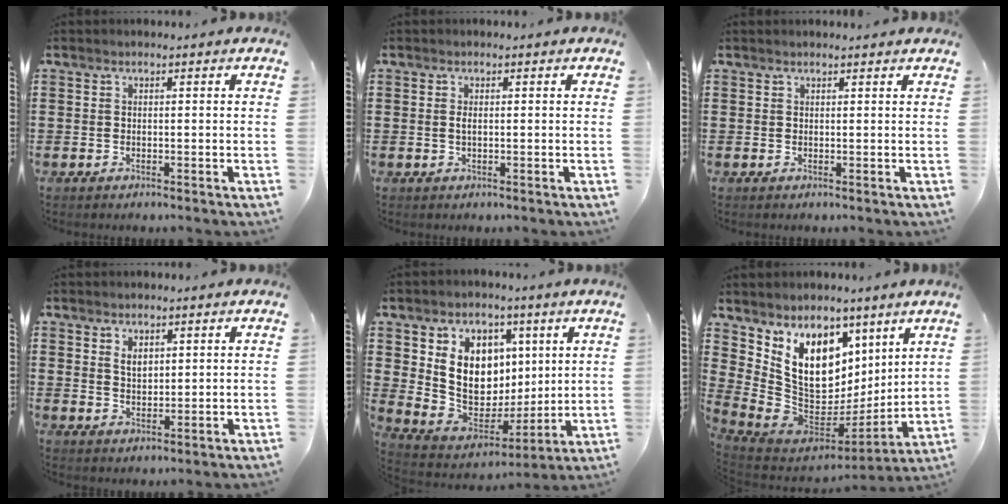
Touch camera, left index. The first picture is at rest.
{"total": 0.9, "force": [0.0, 0.3, 0.9], "torque": [-0.026, -0.003, -0.001]}
{"total": 0.6, "force": [0.6, 0.0, 0.1], "torque": [-0.004, 0.000, 0.012]}
{"total": 2.5, "force": [1.5, 1.5, 1.3], "torque": [-0.022, 0.001, 0.025]}
{"total": 11.2, "force": [3.5, 9.1, 5.6], "torque": [-0.139, -0.015, 0.070]}
{"total": 13.3, "force": [5.3, 9.6, 7.5], "torque": [-0.178, -0.043, 0.109]}